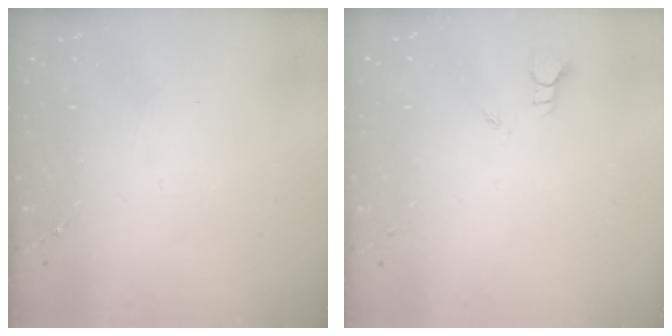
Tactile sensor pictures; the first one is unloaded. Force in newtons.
{"total": 2.0, "press": 2.0, "slide": 0.1}